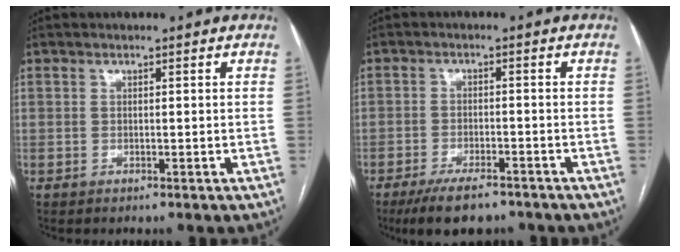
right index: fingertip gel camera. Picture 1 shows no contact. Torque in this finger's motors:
{"motor_torque": [0.31, -0.40, -0.05, -0.02]}